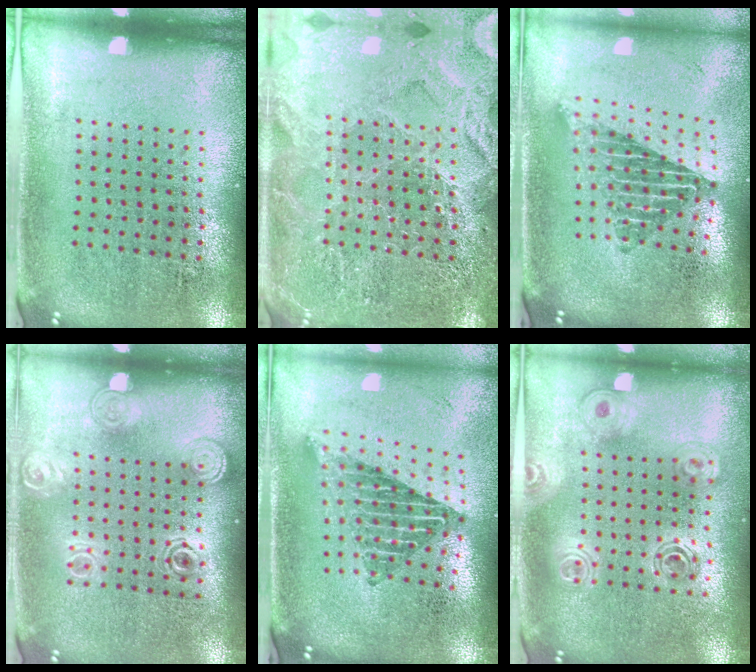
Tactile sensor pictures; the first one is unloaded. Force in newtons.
{"total": 3.6, "press": 3.6, "slide": 0.6}
{"total": 2.1, "press": 1.5, "slide": 1.4}
{"total": 1.5, "press": 1.2, "slide": 0.9}
{"total": 2.1, "press": 1.6, "slide": 1.4}
{"total": 1.6, "press": 1.4, "slide": 0.8}